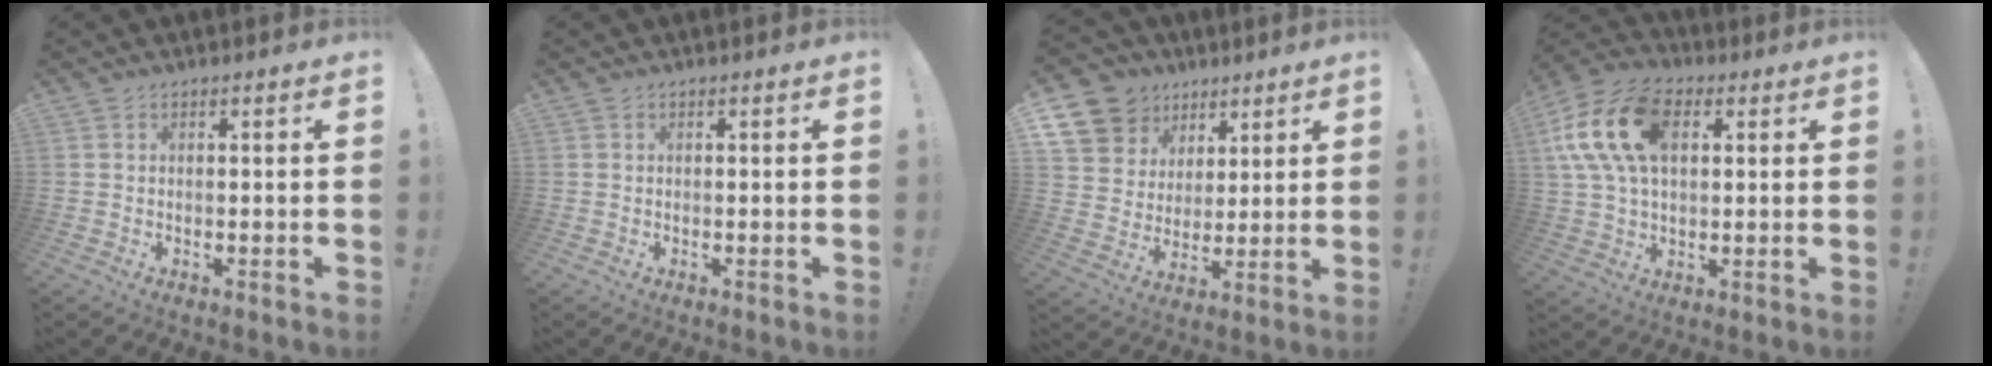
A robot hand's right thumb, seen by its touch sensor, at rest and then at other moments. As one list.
[{"total": 0.0}, {"total": 12.9, "force": [7.1, 10.1, 3.6], "torque": [-0.064, -0.044, 0.148]}, {"total": 18.2, "force": [4.8, 11.5, 13.2], "torque": [-0.260, 0.007, 0.084]}]